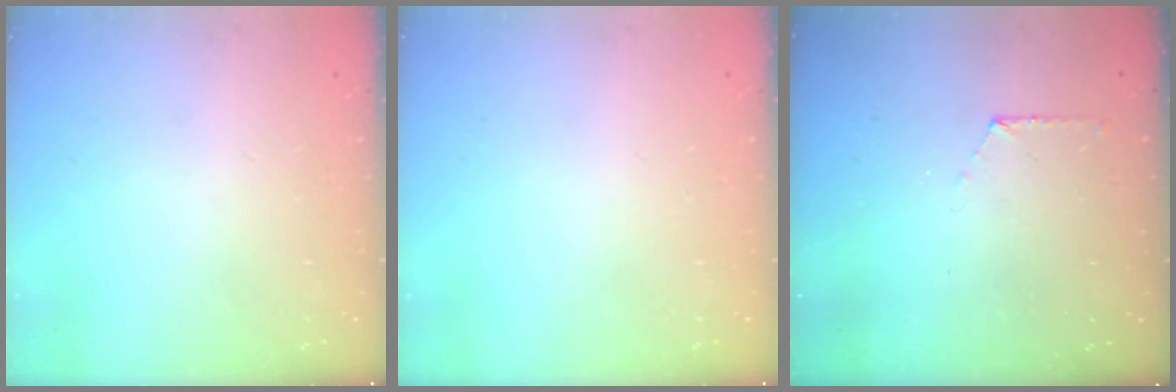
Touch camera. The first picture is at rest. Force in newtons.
{"total": 0.0}
{"total": 5.7, "press": 5.7, "slide": 0.6}